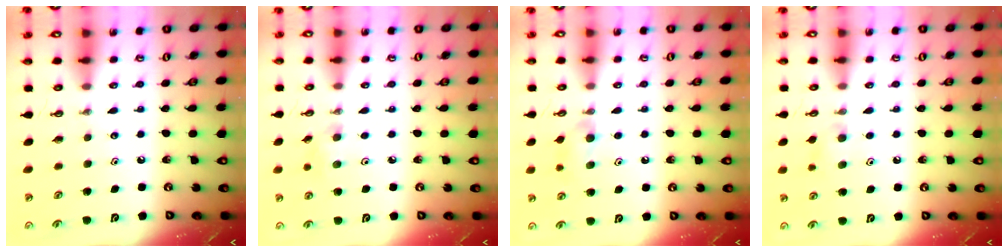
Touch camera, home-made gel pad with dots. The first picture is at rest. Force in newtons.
{"total": 5.5, "press": 5.0, "slide": 2.3}
{"total": 7.7, "press": 7.6, "slide": 1.3}
{"total": 6.0, "press": 5.9, "slide": 1.3}